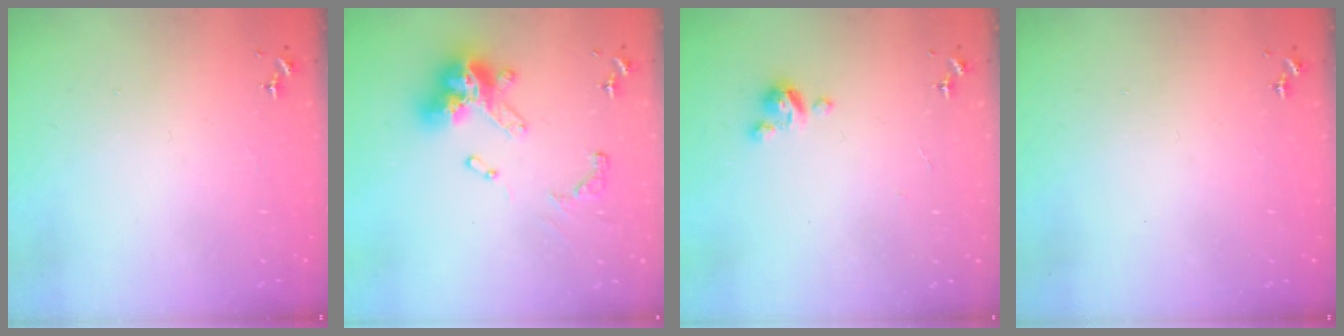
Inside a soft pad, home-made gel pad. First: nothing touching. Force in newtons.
{"total": 16.7, "press": 16.7, "slide": 1.6}
{"total": 4.6, "press": 4.6, "slide": 0.3}
{"total": 0.0}